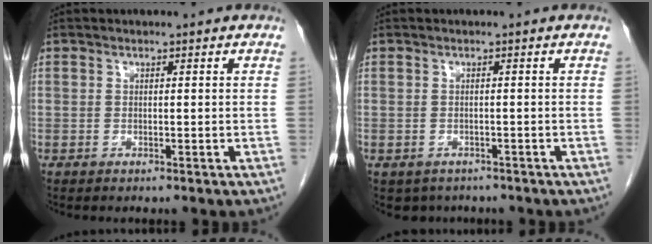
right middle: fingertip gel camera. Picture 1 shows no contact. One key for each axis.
{"total": 3.2, "fx": -2.4, "fy": 2.1, "fz": 0.4, "tx": -0.003, "ty": 0.005, "tz": -0.032}